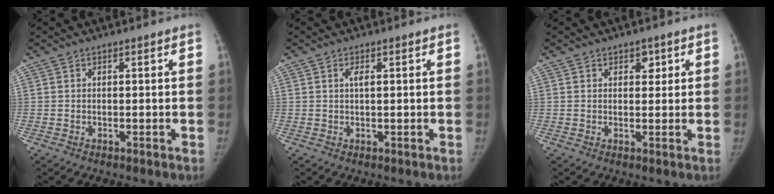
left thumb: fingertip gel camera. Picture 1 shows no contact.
{"total": 1.2, "force": [0.3, 0.4, 1.1], "torque": [-0.022, 0.002, 0.004]}
{"total": 2.4, "force": [1.2, 1.7, 1.2], "torque": [0.004, -0.004, 0.014]}